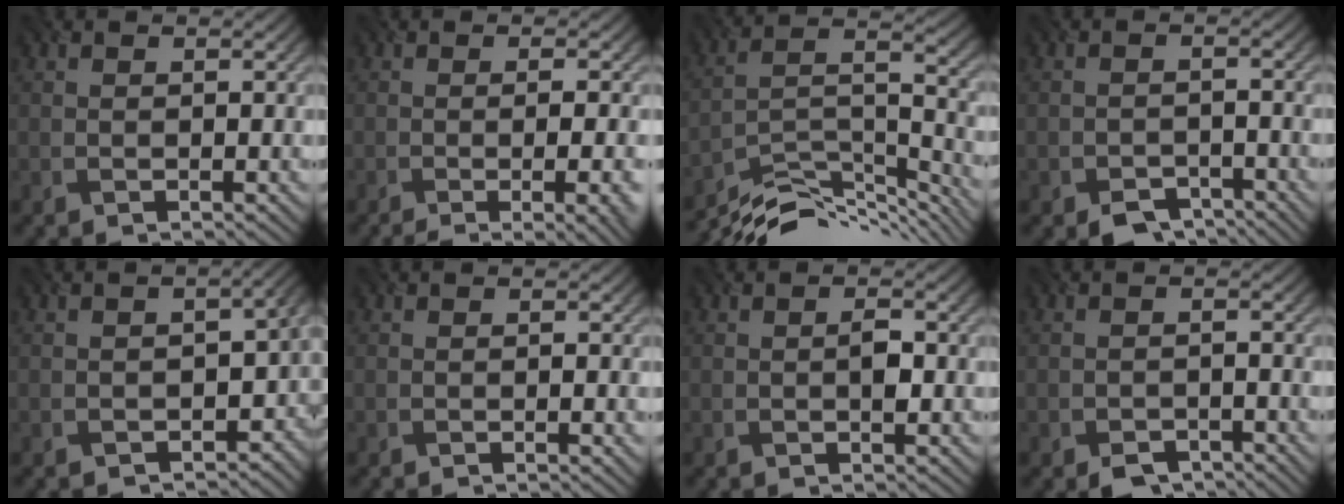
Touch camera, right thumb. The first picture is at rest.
{"total": 7.6, "force": [-2.5, 2.2, 6.8], "torque": [-0.083, -0.005, -0.028]}
{"total": 11.9, "force": [-9.7, 3.3, 6.2], "torque": [-0.119, -0.006, -0.169]}
{"total": 3.9, "force": [-3.1, 1.9, 1.6], "torque": [-0.025, -0.006, -0.053]}
{"total": 7.7, "force": [-2.7, 5.0, 5.2], "torque": [-0.054, -0.040, -0.029]}
{"total": 1.0, "force": [-0.4, 0.2, 0.9], "torque": [-0.014, -0.001, -0.005]}
{"total": 1.6, "force": [-0.2, 0.6, 1.4], "torque": [-0.021, 0.003, -0.004]}
{"total": 3.3, "force": [-2.6, 1.6, 1.4], "torque": [-0.023, -0.003, -0.045]}